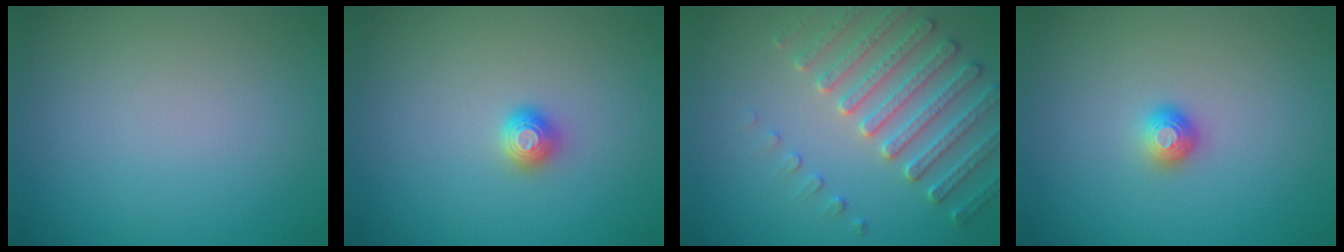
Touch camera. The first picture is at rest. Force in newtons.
{"total": 1.3, "press": 1.2, "slide": 0.5}
{"total": 4.5, "press": 4.5, "slide": 0.6}
{"total": 1.3, "press": 1.2, "slide": 0.7}